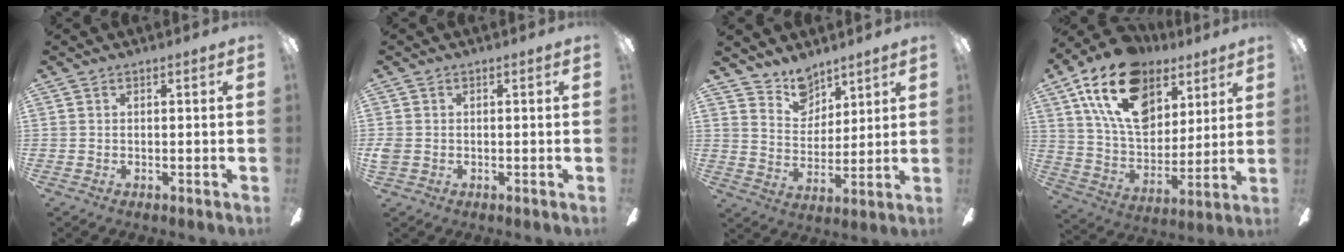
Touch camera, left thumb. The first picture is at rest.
{"total": 1.9, "force": [-0.1, 1.7, 0.8], "torque": [-0.014, 0.004, -0.003]}
{"total": 9.0, "force": [7.5, 4.8, 1.1], "torque": [-0.024, -0.053, 0.144]}
{"total": 21.8, "force": [11.5, 13.5, 12.6], "torque": [-0.216, -0.044, 0.209]}